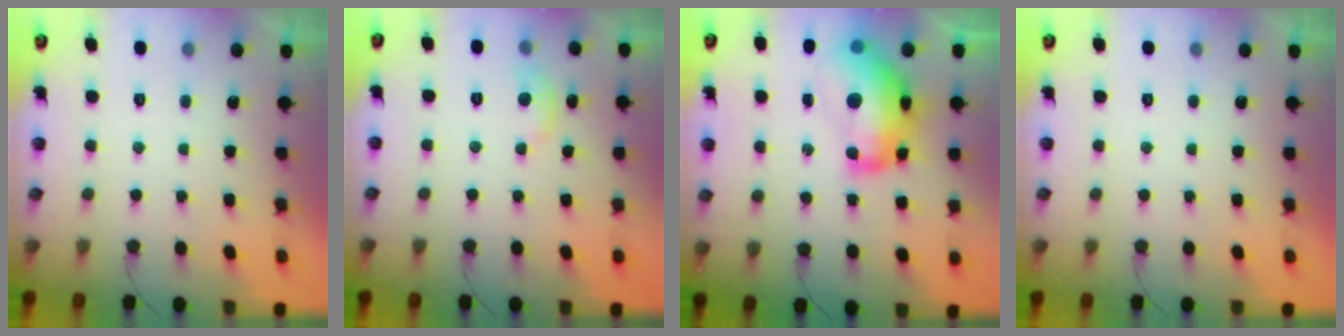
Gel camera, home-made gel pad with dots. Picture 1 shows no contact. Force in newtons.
{"total": 6.7, "press": 6.6, "slide": 1.0}
{"total": 19.6, "press": 19.6, "slide": 1.4}
{"total": 0.0}